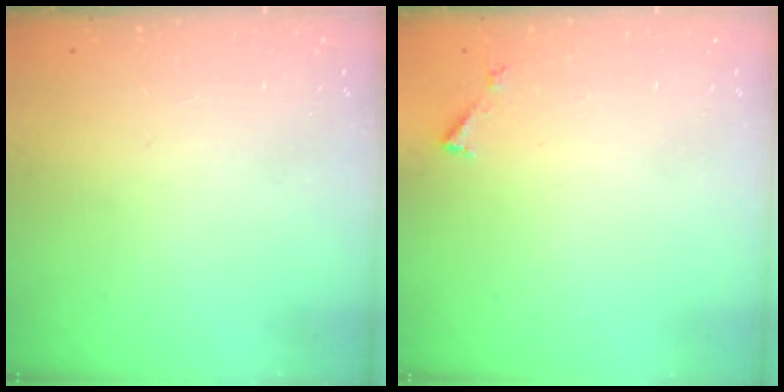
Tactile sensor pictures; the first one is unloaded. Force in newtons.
{"total": 3.0, "press": 3.0, "slide": 0.2}